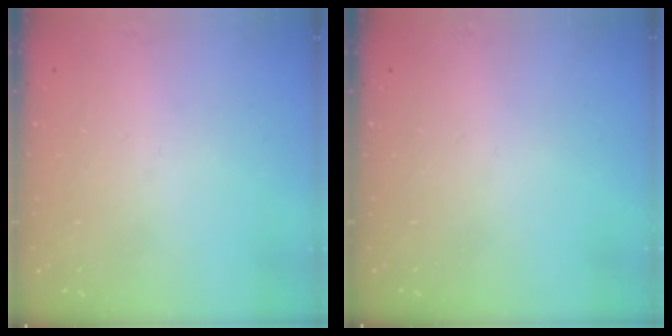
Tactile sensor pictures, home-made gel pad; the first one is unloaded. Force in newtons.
{"total": 0.0}